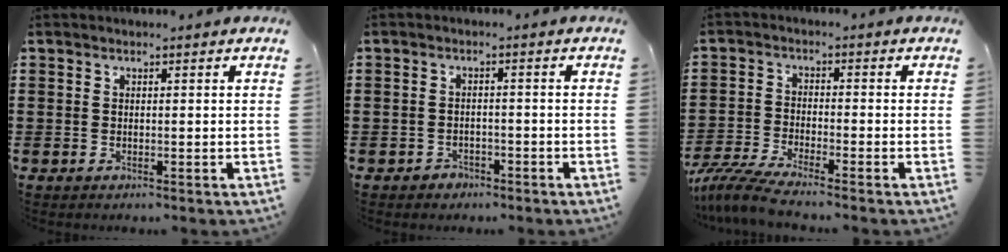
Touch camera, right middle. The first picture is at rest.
{"total": 1.6, "force": [-1.4, 0.7, 0.0], "torque": [-0.007, 0.000, -0.032]}
{"total": 5.7, "force": [-5.2, 0.2, 2.3], "torque": [-0.065, -0.018, -0.105]}